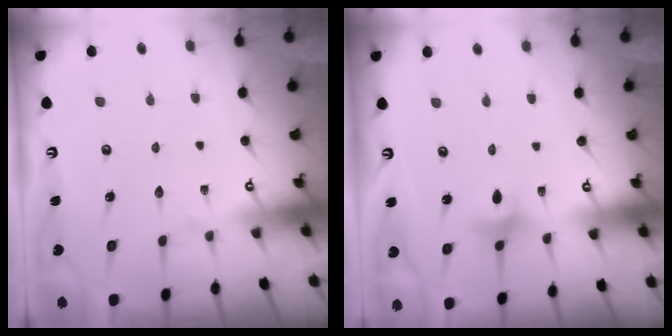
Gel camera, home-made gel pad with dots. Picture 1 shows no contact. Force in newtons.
{"total": 2.4, "press": 2.4, "slide": 0.4}